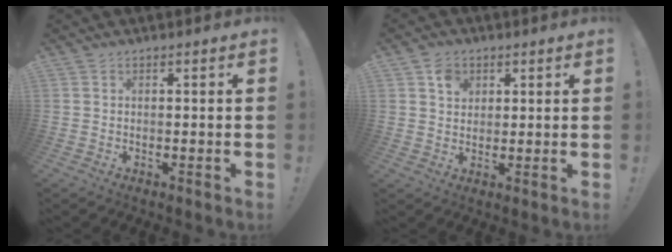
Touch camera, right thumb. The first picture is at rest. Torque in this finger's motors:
{"motor_torque": [0.40, 0.33, 0.45, 0.11, 0.00]}